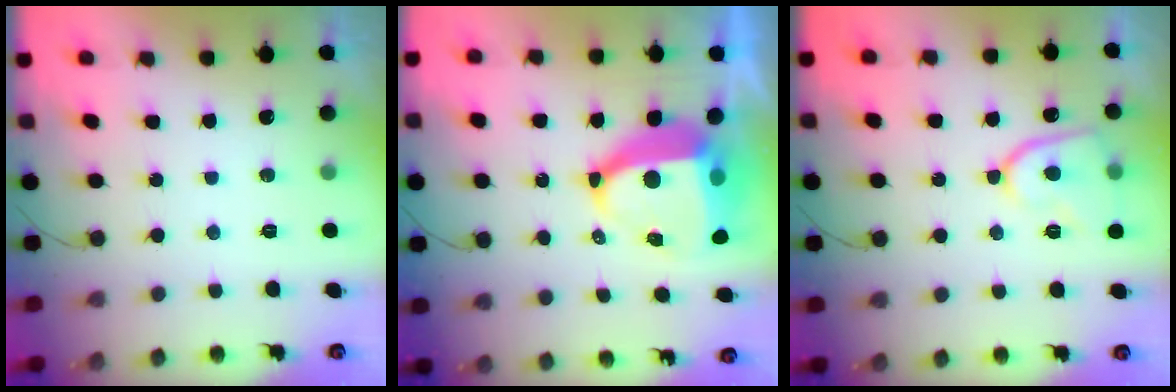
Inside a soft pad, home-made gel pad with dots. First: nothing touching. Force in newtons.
{"total": 13.4, "press": 13.2, "slide": 1.8}
{"total": 11.4, "press": 11.3, "slide": 1.5}